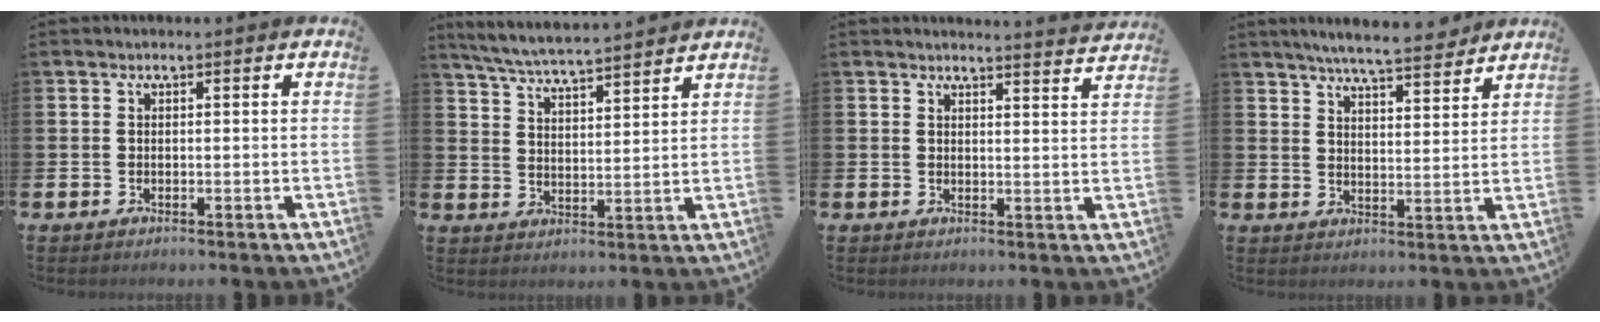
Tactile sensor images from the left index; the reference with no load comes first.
{"total": 6.0, "force": [5.8, 0.0, 1.3], "torque": [-0.050, -0.037, 0.102]}
{"total": 3.1, "force": [3.1, -0.3, -0.1], "torque": [0.007, -0.024, 0.054]}
{"total": 6.5, "force": [6.2, 0.3, 1.8], "torque": [-0.041, -0.035, 0.107]}